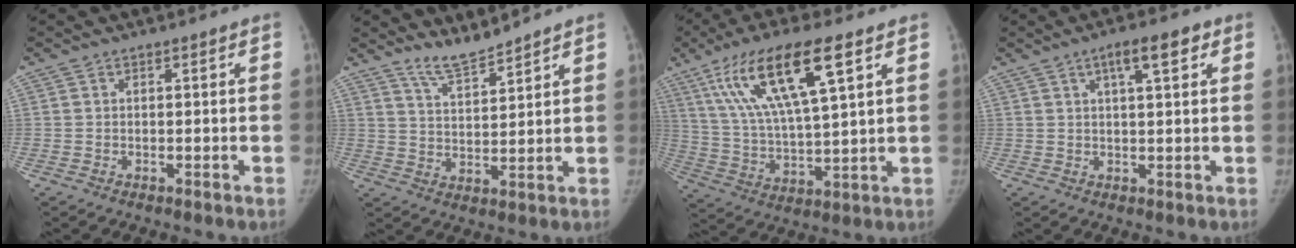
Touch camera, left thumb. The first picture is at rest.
{"total": 5.5, "force": [5.2, 0.2, 1.6], "torque": [-0.027, -0.044, 0.106]}
{"total": 18.1, "force": [8.8, 4.3, 15.2], "torque": [-0.292, -0.018, 0.166]}
{"total": 6.0, "force": [2.9, 1.7, 5.0], "torque": [-0.072, 0.000, 0.043]}